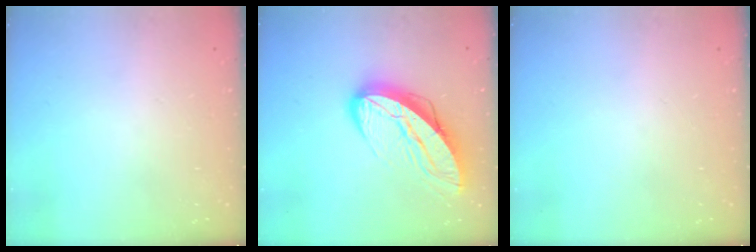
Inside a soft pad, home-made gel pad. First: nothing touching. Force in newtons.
{"total": 13.5, "press": 13.5, "slide": 1.1}
{"total": 0.0}